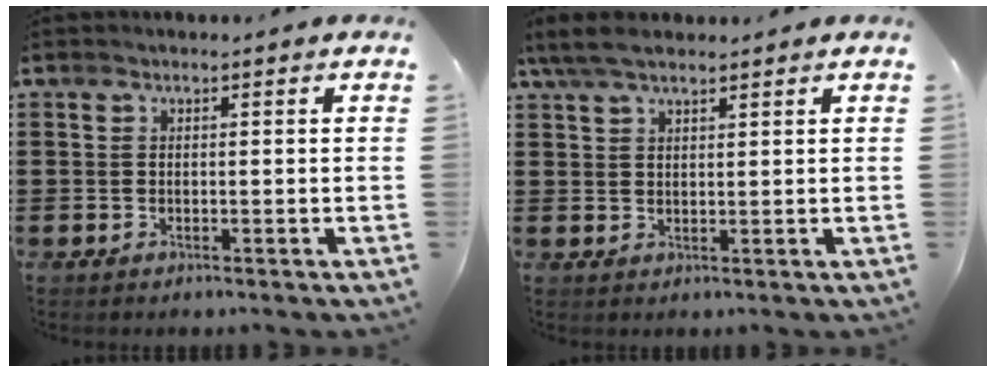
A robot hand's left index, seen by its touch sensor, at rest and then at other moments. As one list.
[{"total": 4.4, "force": [3.3, 1.2, 2.7], "torque": [-0.060, 0.003, 0.062]}]